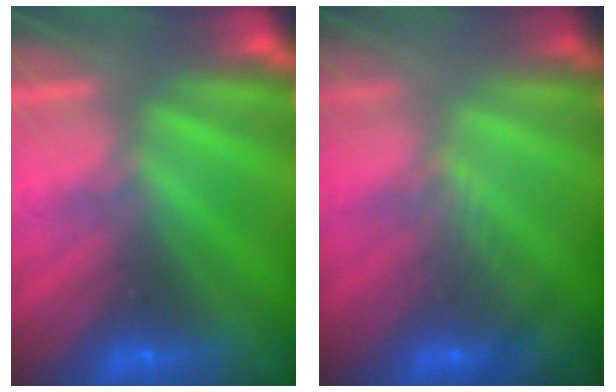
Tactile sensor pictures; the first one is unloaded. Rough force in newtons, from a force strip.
{"total": 2.8}